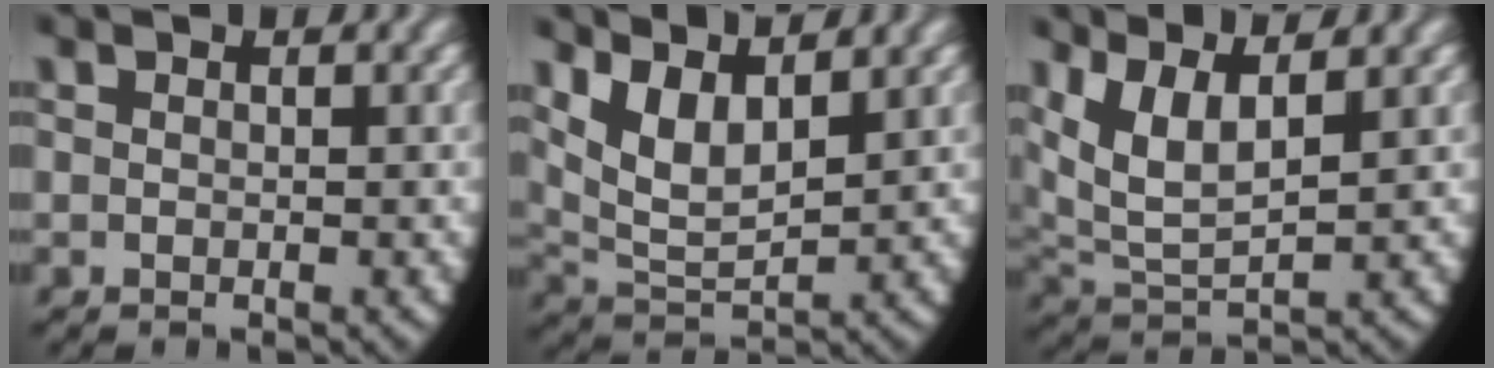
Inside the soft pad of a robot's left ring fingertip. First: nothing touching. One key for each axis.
{"total": 9.3, "fx": 2.6, "fy": 7.1, "fz": 5.4, "tx": -0.149, "ty": -0.022, "tz": 0.042}
{"total": 9.3, "fx": 2.6, "fy": 7.0, "fz": 5.5, "tx": -0.163, "ty": -0.028, "tz": 0.048}